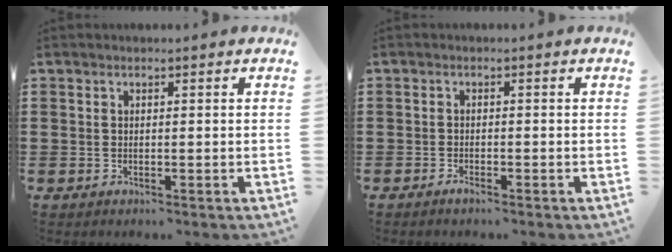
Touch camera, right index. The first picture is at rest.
{"total": 1.1, "force": [-0.9, 0.0, 0.5], "torque": [-0.013, -0.008, -0.016]}